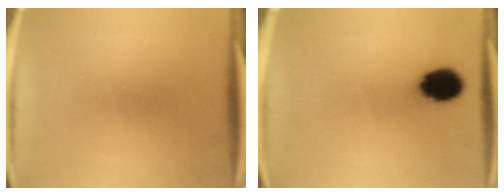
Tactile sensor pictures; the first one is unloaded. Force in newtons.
{"total": 9.4}